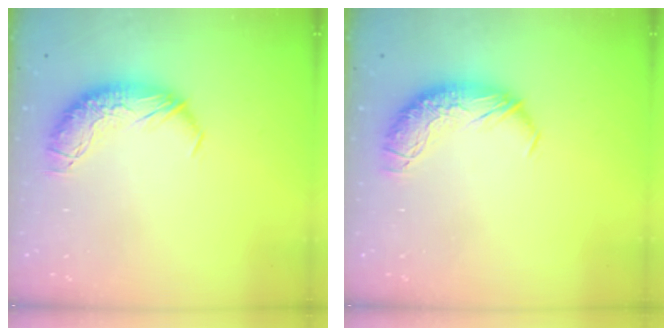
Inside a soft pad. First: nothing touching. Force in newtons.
{"total": 0.0}